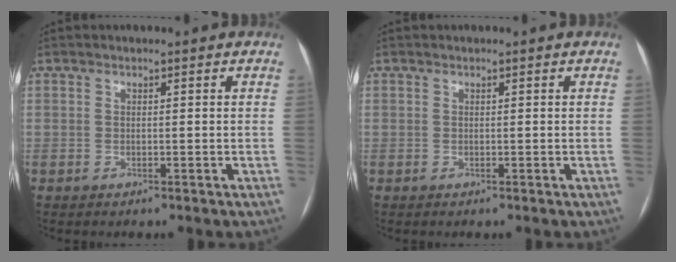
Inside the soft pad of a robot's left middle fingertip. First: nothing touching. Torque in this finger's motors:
{"motor_torque": [-0.20, 0.05, 0.01, 0.02]}